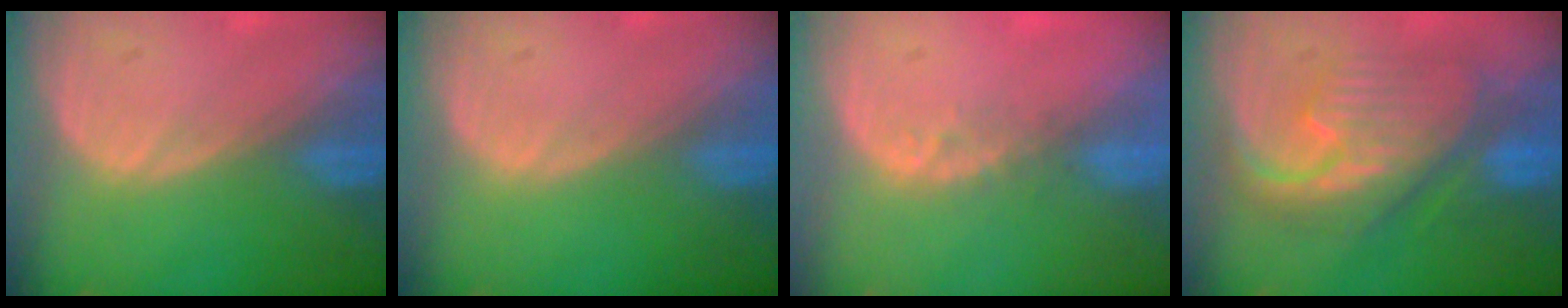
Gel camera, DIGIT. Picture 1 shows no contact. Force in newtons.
{"total": 0.0}
{"total": 2.1, "press": 1.8, "slide": 1.1}
{"total": 9.0, "press": 8.9, "slide": 0.5}